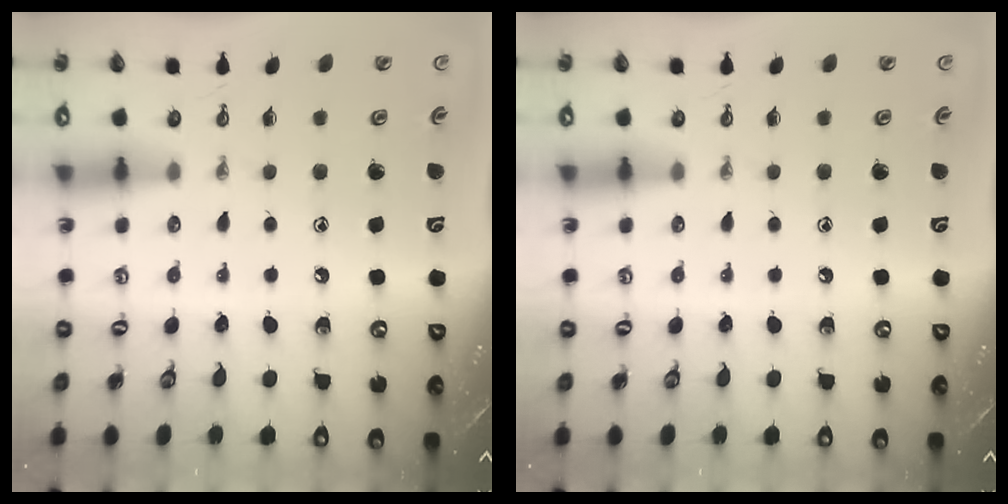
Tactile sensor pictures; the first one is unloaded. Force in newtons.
{"total": 0.0}